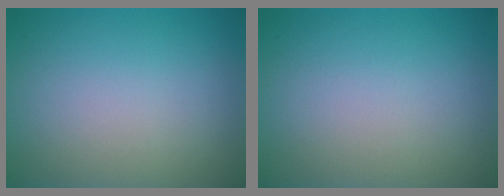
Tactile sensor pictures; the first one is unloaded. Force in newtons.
{"total": 0.0}